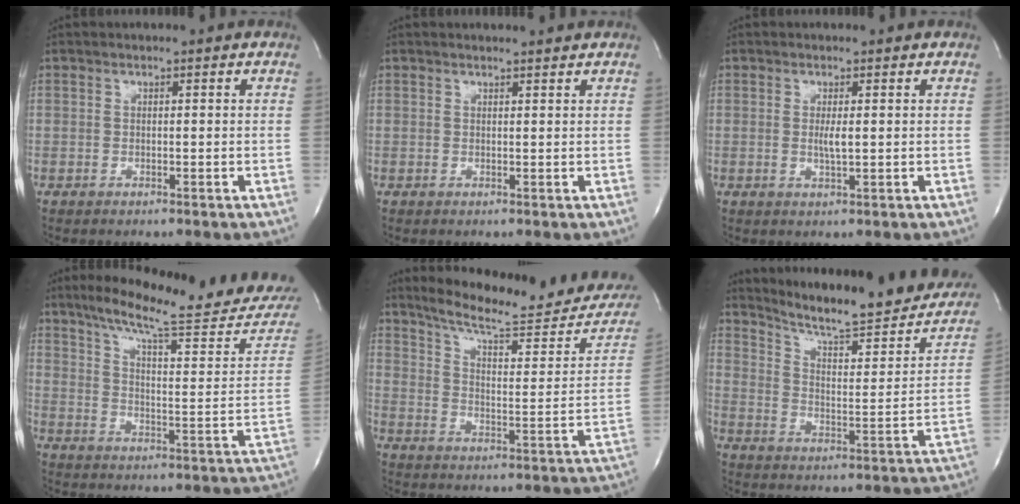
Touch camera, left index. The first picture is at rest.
{"total": 2.1, "force": [2.1, -0.1, 0.2], "torque": [-0.009, -0.001, 0.025]}
{"total": 1.9, "force": [0.2, 0.1, 1.9], "torque": [-0.041, -0.003, 0.005]}
{"total": 22.0, "force": [18.9, 2.4, 11.0], "torque": [-0.161, -0.038, 0.249]}
{"total": 21.1, "force": [18.3, 4.3, 9.7], "torque": [-0.132, -0.024, 0.241]}
{"total": 24.6, "force": [21.5, 3.4, 11.6], "torque": [-0.172, -0.051, 0.284]}